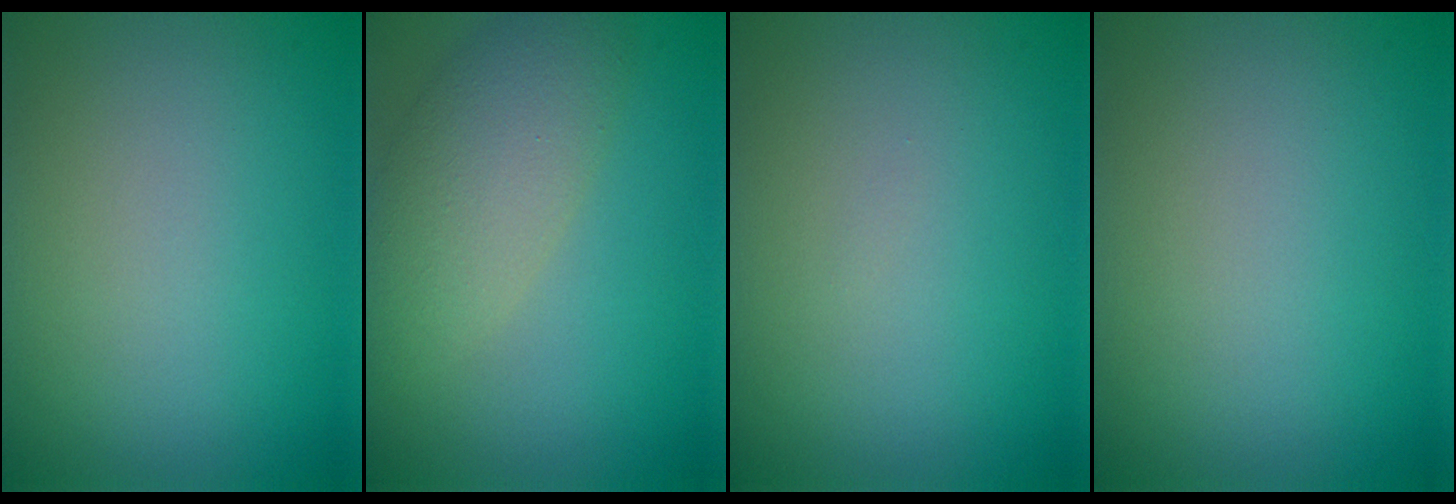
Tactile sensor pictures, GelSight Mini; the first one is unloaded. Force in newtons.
{"total": 5.0, "press": 5.0, "slide": 0.4}
{"total": 0.0}
{"total": 0.0}